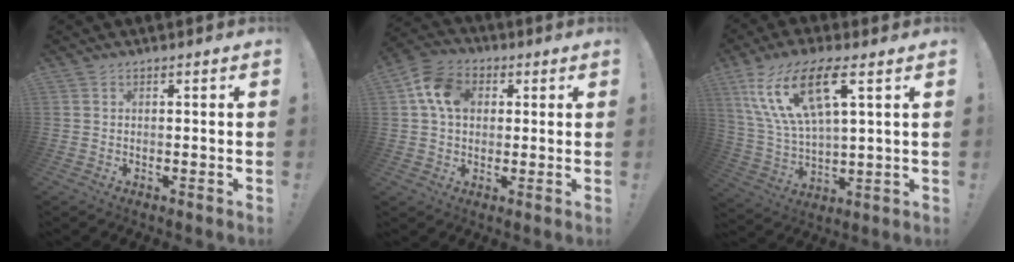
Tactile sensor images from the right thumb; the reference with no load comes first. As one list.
[{"total": 11.1, "force": [2.9, 8.4, 6.6], "torque": [-0.110, 0.009, 0.057]}, {"total": 17.1, "force": [8.3, 6.3, 13.5], "torque": [-0.266, -0.019, 0.138]}]